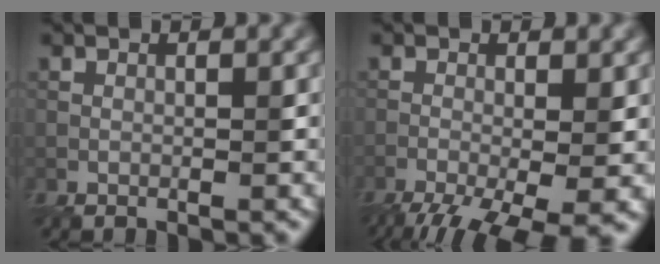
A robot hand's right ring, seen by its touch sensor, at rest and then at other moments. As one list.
[{"total": 10.1, "force": [-5.5, 3.5, 7.7], "torque": [-0.136, -0.021, -0.078]}]